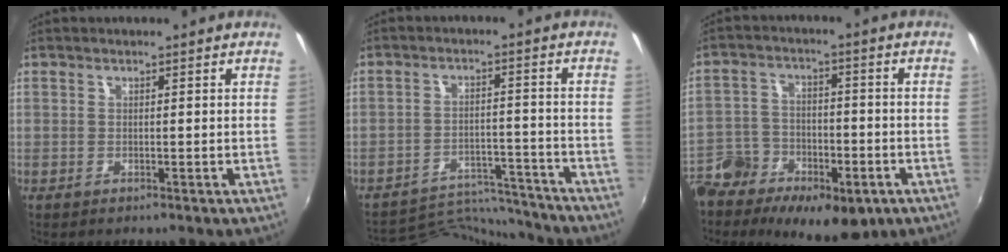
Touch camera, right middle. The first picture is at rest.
{"total": 14.0, "force": [-13.7, 1.8, 2.2], "torque": [-0.056, 0.013, -0.203]}
{"total": 16.5, "force": [-10.4, 9.3, 8.9], "torque": [-0.196, -0.003, -0.170]}